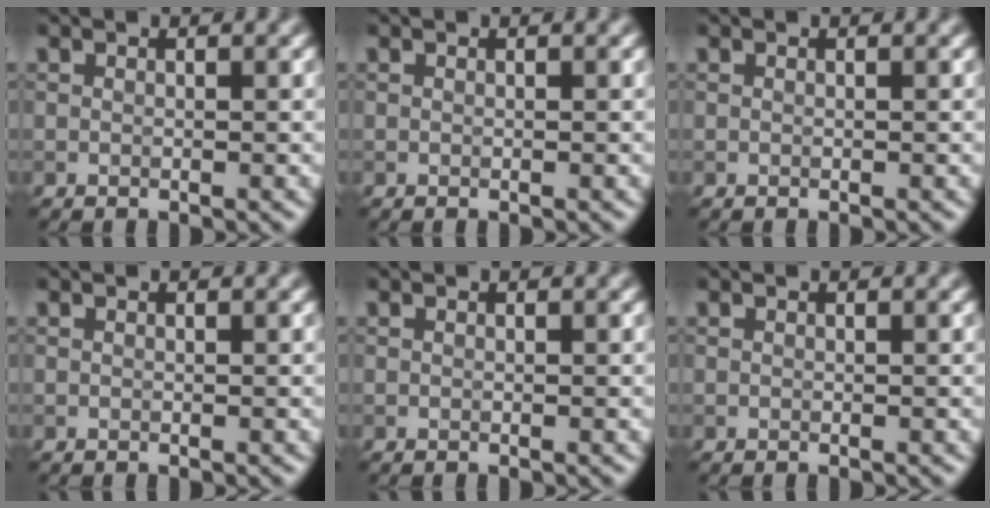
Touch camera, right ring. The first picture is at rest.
{"total": 0.0}
{"total": 0.0}
{"total": 0.0}
{"total": 0.0}
{"total": 0.0}